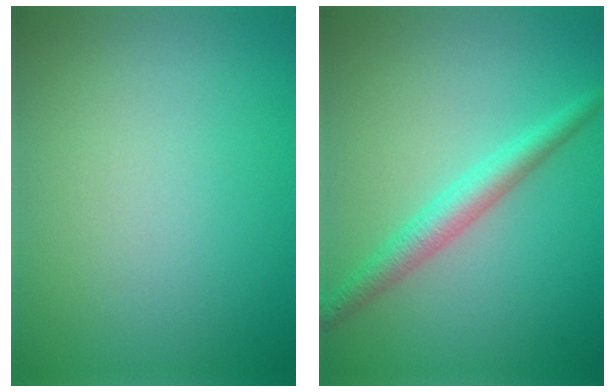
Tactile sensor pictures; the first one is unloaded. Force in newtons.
{"total": 3.0, "press": 3.0, "slide": 0.0}